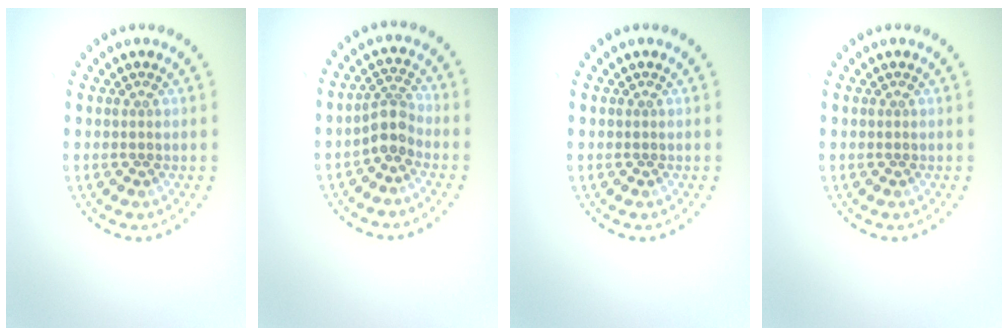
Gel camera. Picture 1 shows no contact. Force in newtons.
{"total": 2.6, "press": 2.0, "slide": 1.6}
{"total": 0.0}
{"total": 0.0}